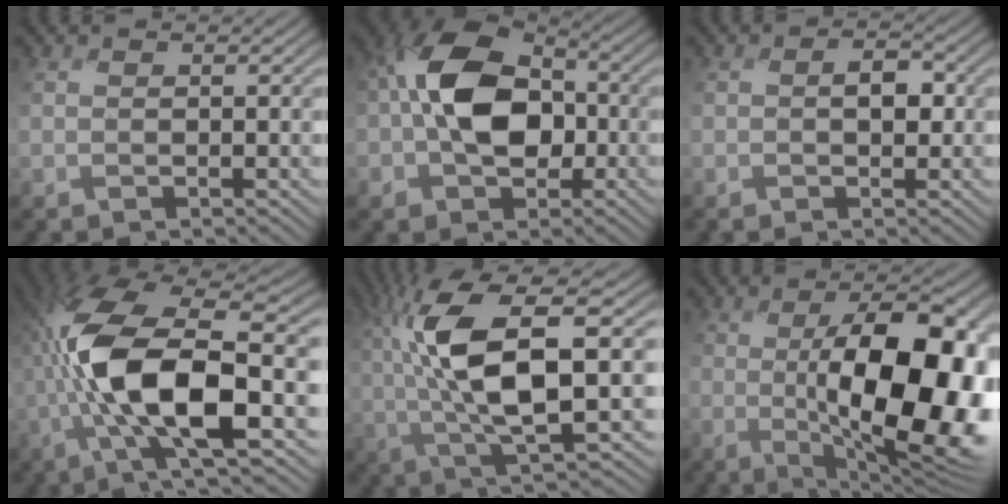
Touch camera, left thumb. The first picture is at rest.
{"total": 12.5, "force": [-0.9, 8.6, 9.0], "torque": [-0.164, 0.019, -0.035]}
{"total": 2.4, "force": [-0.3, 1.4, 1.9], "torque": [-0.030, 0.001, -0.011]}
{"total": 13.1, "force": [-2.6, 4.4, 12.1], "torque": [-0.258, 0.000, -0.064]}
{"total": 12.1, "force": [1.0, 3.9, 11.4], "torque": [-0.235, 0.007, 0.018]}
{"total": 14.8, "force": [-0.9, 6.0, 13.5], "torque": [-0.189, -0.011, -0.011]}